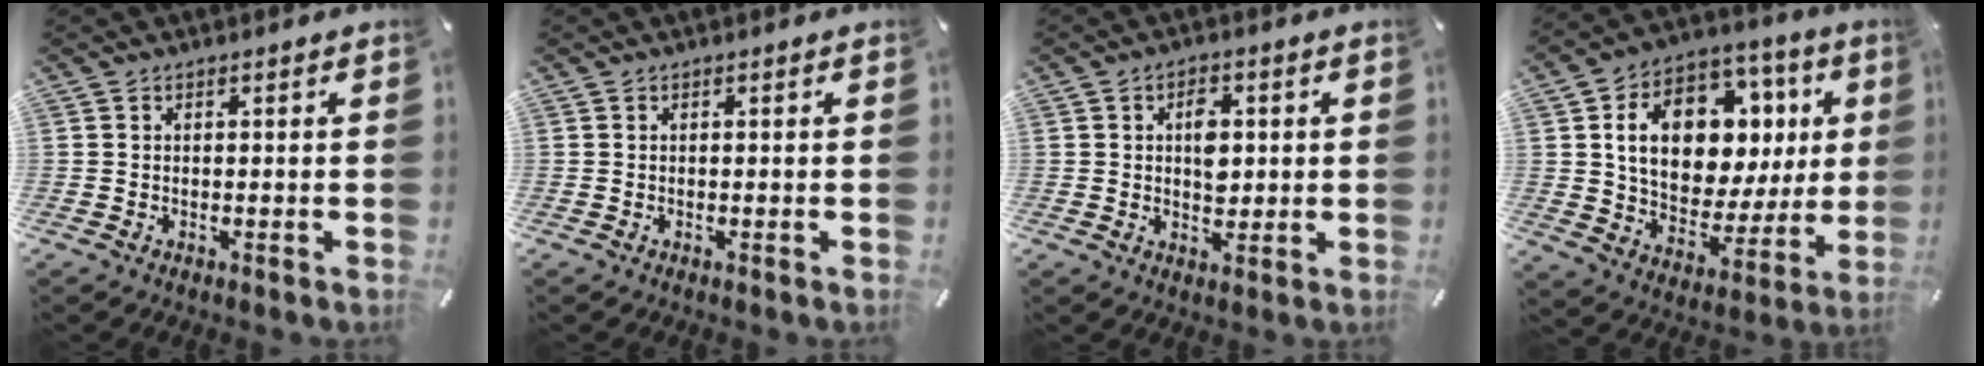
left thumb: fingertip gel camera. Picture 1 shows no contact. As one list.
[{"total": 0.0}, {"total": 5.7, "force": [0.9, 3.8, 4.1], "torque": [-0.043, -0.006, 0.007]}, {"total": 18.3, "force": [5.7, 12.8, 11.7], "torque": [-0.183, -0.021, 0.108]}]